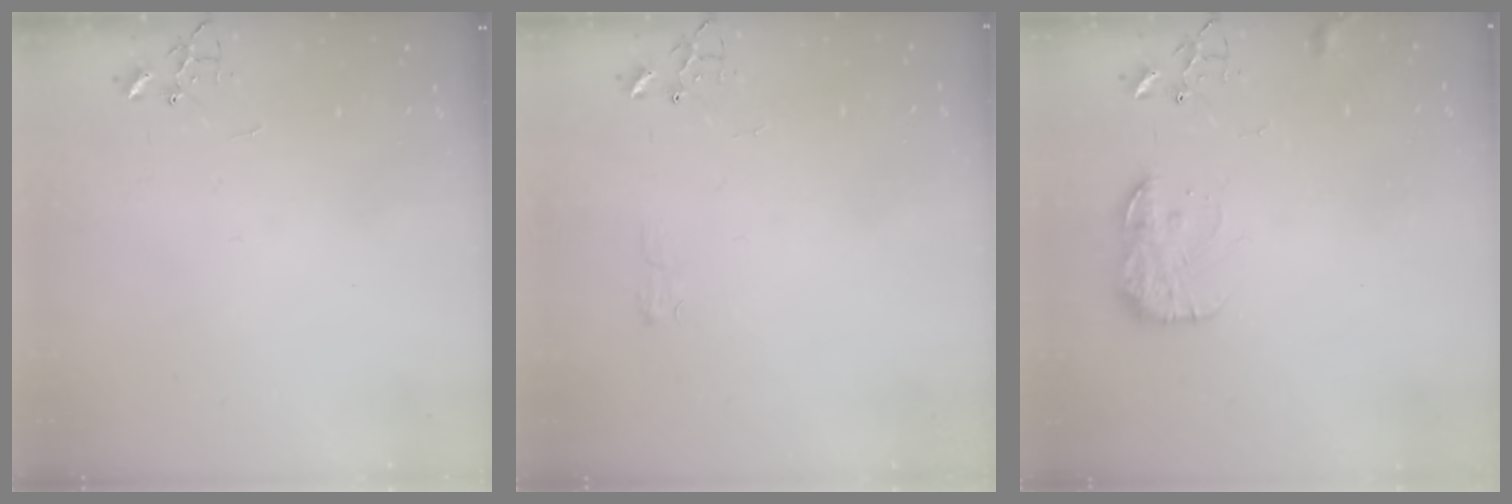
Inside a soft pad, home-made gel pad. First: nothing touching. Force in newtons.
{"total": 5.4, "press": 5.4, "slide": 0.6}
{"total": 11.9, "press": 11.9, "slide": 0.4}